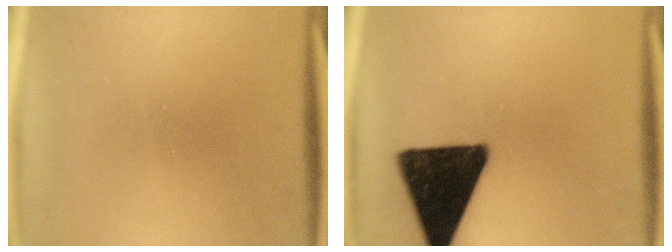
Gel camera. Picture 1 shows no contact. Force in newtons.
{"total": 18.4}